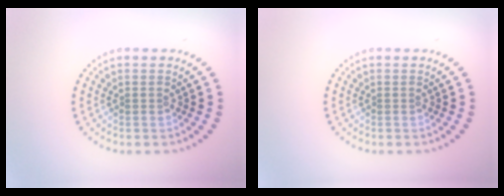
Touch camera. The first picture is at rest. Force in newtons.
{"total": 0.0}